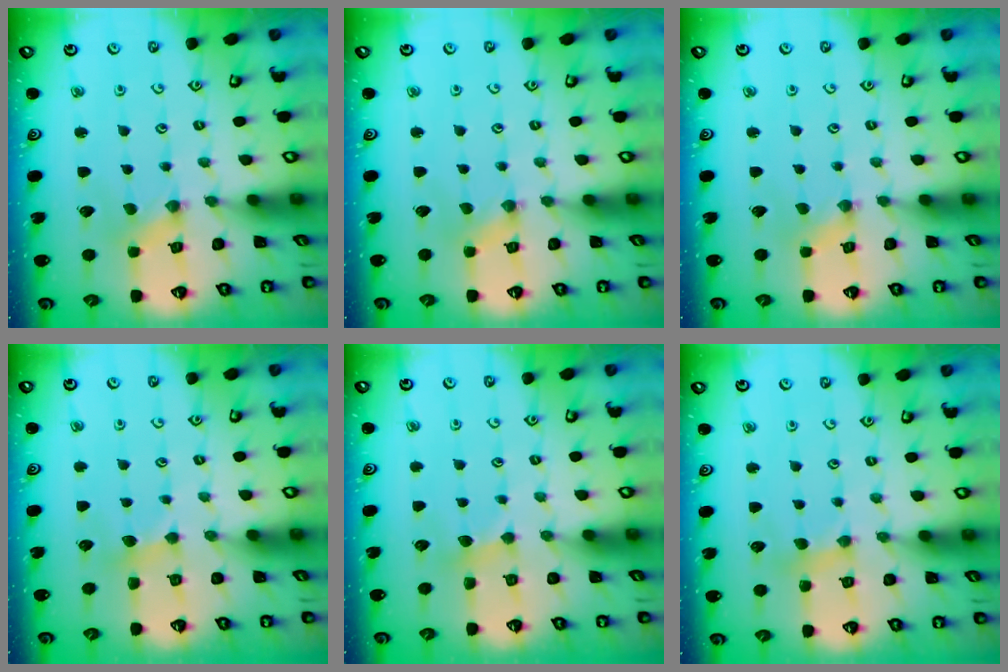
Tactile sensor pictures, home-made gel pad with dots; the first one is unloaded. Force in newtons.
{"total": 0.0}
{"total": 0.7, "press": 0.7, "slide": 0.2}
{"total": 2.5, "press": 2.4, "slide": 0.2}
{"total": 2.5, "press": 2.4, "slide": 0.2}
{"total": 4.0, "press": 4.0, "slide": 0.6}